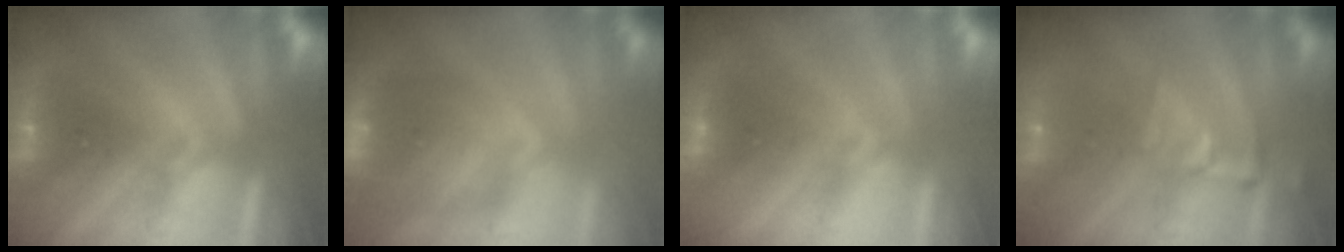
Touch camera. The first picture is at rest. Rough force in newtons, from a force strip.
{"total": 7.6}
{"total": 2.9}
{"total": 2.4}